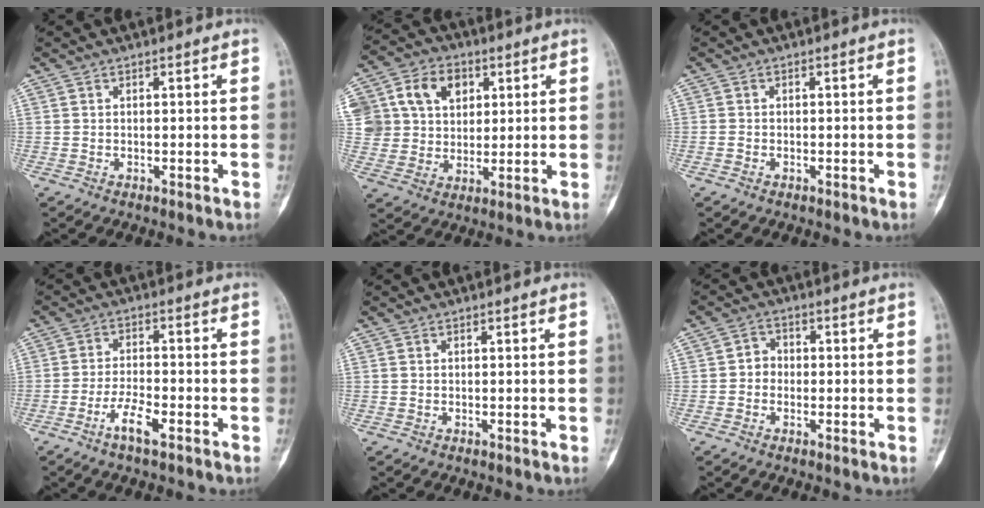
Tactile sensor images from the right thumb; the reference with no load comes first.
{"total": 16.9, "force": [5.4, 13.5, 8.7], "torque": [-0.153, 0.019, 0.103]}
{"total": 0.7, "force": [-0.4, 0.5, 0.3], "torque": [-0.007, 0.002, -0.009]}
{"total": 5.3, "force": [-3.1, 1.3, 4.1], "torque": [-0.085, 0.017, -0.059]}
{"total": 0.0}
{"total": 3.0, "force": [-0.6, 2.8, 1.1], "torque": [0.006, 0.010, -0.019]}